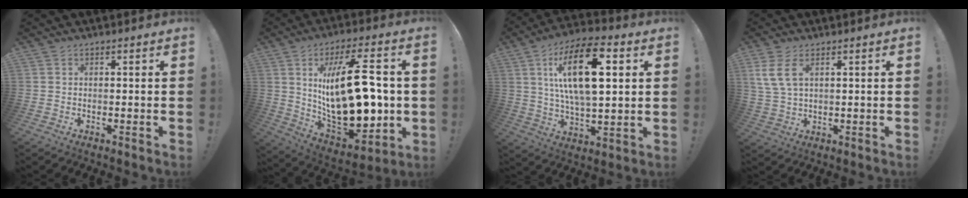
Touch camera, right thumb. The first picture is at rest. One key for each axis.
{"total": 28.0, "fx": 2.0, "fy": 12.9, "fz": 24.8, "tx": -0.442, "ty": -0.013, "tz": 0.042}
{"total": 21.2, "fx": 6.1, "fy": 9.4, "fz": 18.0, "tx": -0.324, "ty": -0.005, "tz": 0.084}
{"total": 7.7, "fx": 3.4, "fy": 4.0, "fz": 5.6, "tx": -0.107, "ty": -0.010, "tz": 0.065}